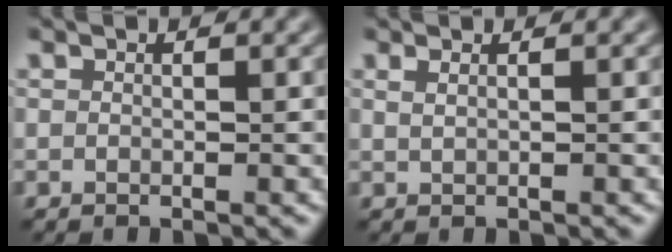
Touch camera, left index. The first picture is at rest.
{"total": 1.5, "force": [0.9, 0.7, 1.0], "torque": [-0.009, -0.005, 0.004]}